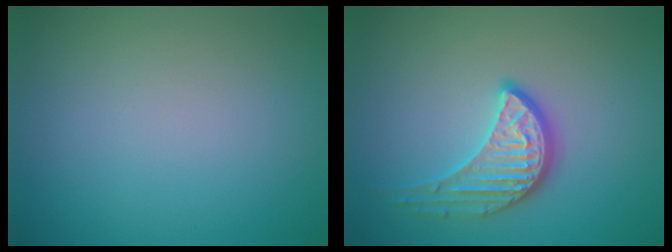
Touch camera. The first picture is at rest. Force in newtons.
{"total": 3.5, "press": 3.1, "slide": 1.7}